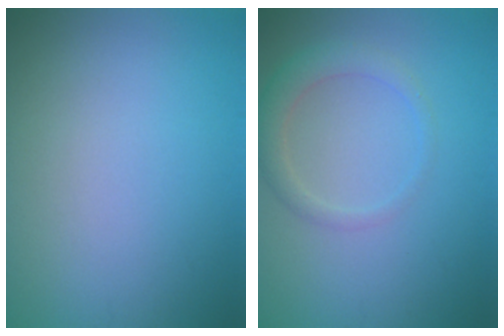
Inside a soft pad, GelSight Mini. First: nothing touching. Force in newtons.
{"total": 2.2, "press": 2.2, "slide": 0.3}